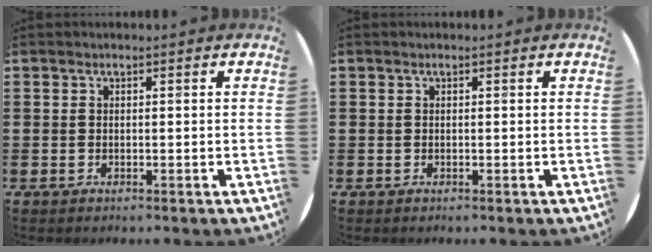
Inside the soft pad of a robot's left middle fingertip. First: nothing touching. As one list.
[{"total": 0.0}]